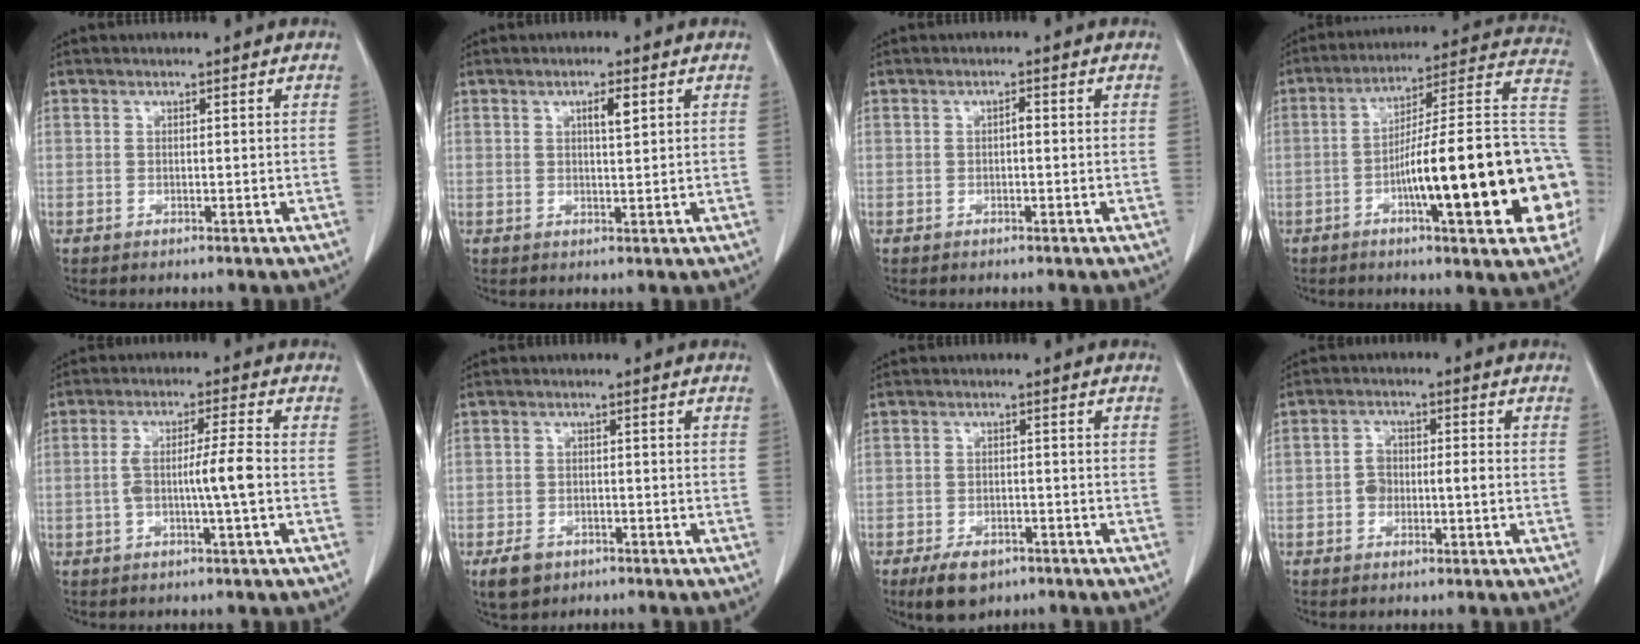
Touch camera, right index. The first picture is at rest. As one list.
[{"total": 2.6, "force": [1.1, 0.4, 2.3], "torque": [-0.040, -0.001, 0.017]}, {"total": 0.9, "force": [-0.1, 0.3, 0.8], "torque": [-0.014, 0.003, -0.002]}, {"total": 25.2, "force": [-6.1, 3.0, 24.3], "torque": [-0.265, 0.023, -0.087]}, {"total": 6.1, "force": [-1.2, -0.2, 6.0], "torque": [-0.115, 0.011, -0.019]}, {"total": 3.9, "force": [-2.4, 2.8, 1.5], "torque": [-0.027, 0.003, -0.031]}, {"total": 5.7, "force": [-3.8, 3.0, 2.9], "torque": [-0.051, -0.003, -0.056]}, {"total": 3.9, "force": [-0.9, 2.2, 3.1], "torque": [-0.058, 0.017, -0.016]}]